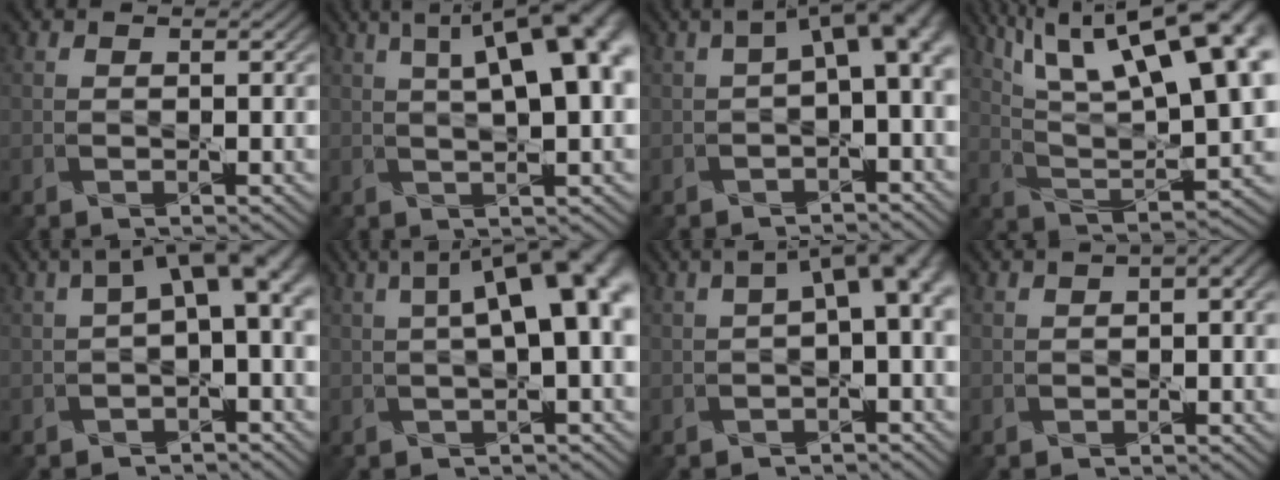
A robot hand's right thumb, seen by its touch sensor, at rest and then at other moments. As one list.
[{"total": 12.2, "force": [4.2, 3.8, 10.8], "torque": [-0.141, 0.030, 0.047]}, {"total": 6.6, "force": [0.7, 2.8, 6.0], "torque": [-0.083, 0.012, 0.009]}, {"total": 21.4, "force": [11.0, 7.6, 16.7], "torque": [-0.280, 0.059, 0.175]}, {"total": 6.7, "force": [1.0, 2.8, 6.0], "torque": [-0.087, 0.013, 0.013]}, {"total": 9.4, "force": [1.7, 2.6, 8.9], "torque": [-0.121, 0.021, 0.022]}, {"total": 5.7, "force": [0.7, 2.2, 5.2], "torque": [-0.071, 0.012, 0.009]}, {"total": 3.0, "force": [0.7, 1.0, 2.7], "torque": [-0.039, 0.005, 0.008]}]